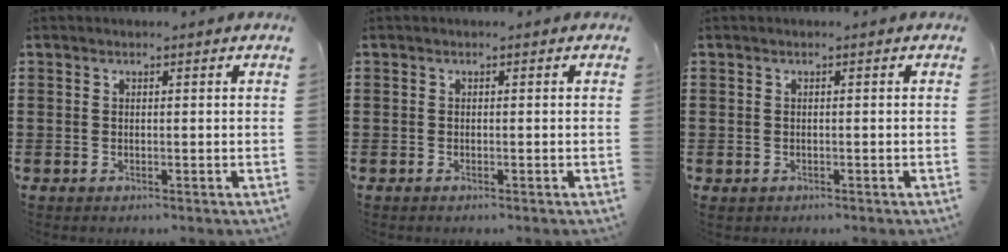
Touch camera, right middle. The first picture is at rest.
{"total": 0.0}
{"total": 0.0}